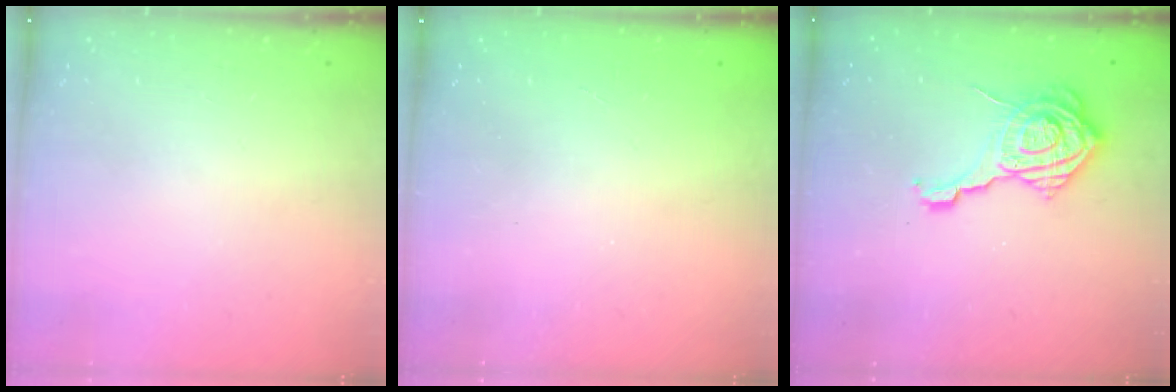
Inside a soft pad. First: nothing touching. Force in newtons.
{"total": 2.5, "press": 2.4, "slide": 0.8}
{"total": 14.7, "press": 14.7, "slide": 0.8}